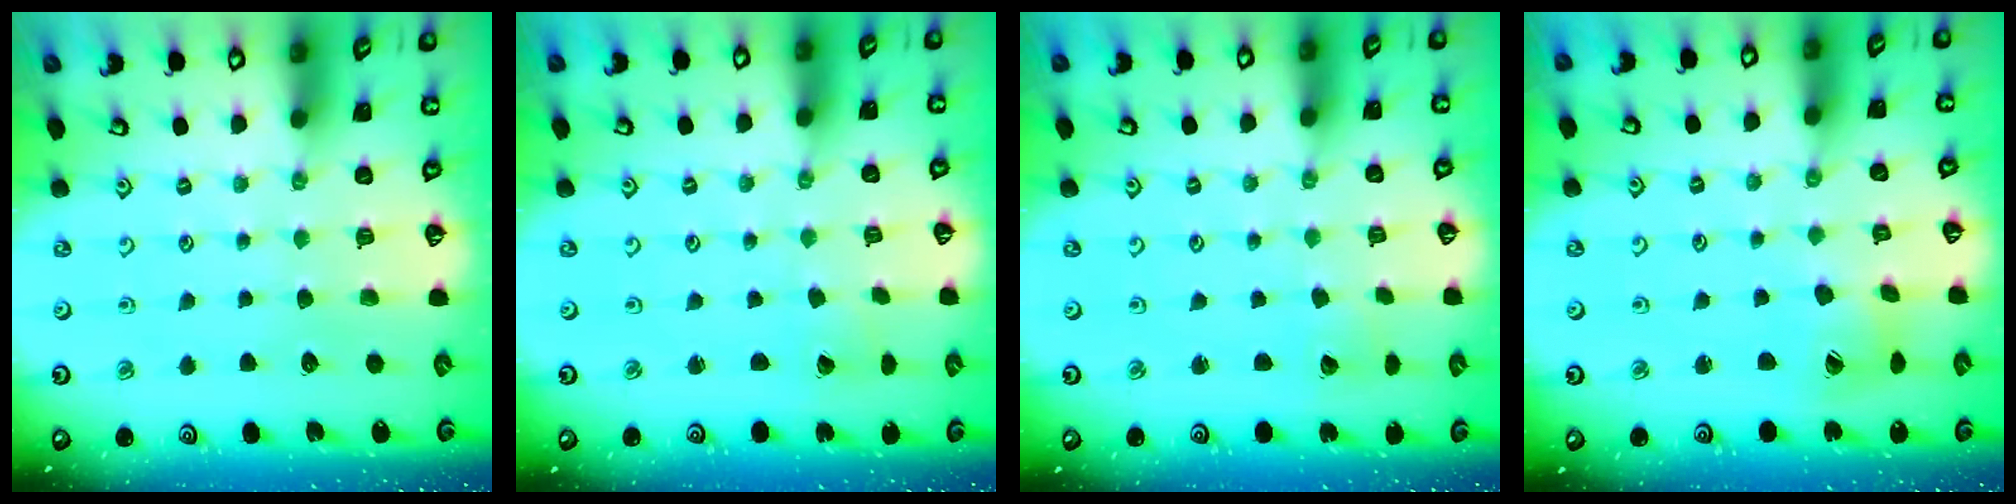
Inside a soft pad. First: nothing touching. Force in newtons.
{"total": 1.2, "press": 1.2, "slide": 0.1}
{"total": 2.3, "press": 2.3, "slide": 0.1}
{"total": 9.0, "press": 8.9, "slide": 0.8}